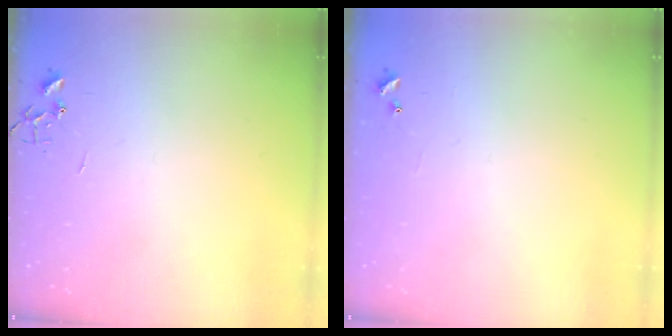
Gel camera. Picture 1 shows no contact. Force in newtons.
{"total": 3.7, "press": 3.6, "slide": 0.4}